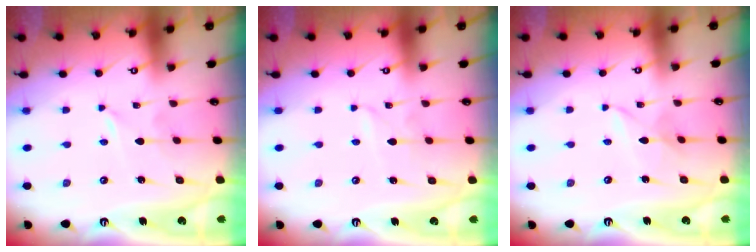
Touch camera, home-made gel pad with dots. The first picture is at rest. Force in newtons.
{"total": 1.6, "press": 1.5, "slide": 0.1}
{"total": 2.6, "press": 2.6, "slide": 0.3}